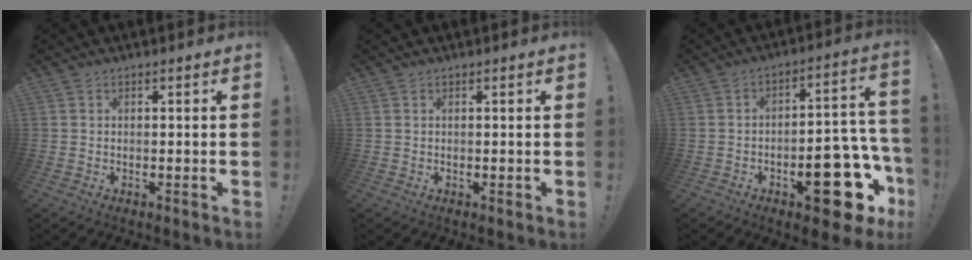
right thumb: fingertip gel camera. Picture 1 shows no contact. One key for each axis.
{"total": 0.0}
{"total": 18.7, "fx": -8.2, "fy": 7.7, "fz": 15.0, "tx": -0.160, "ty": 0.055, "tz": -0.117}